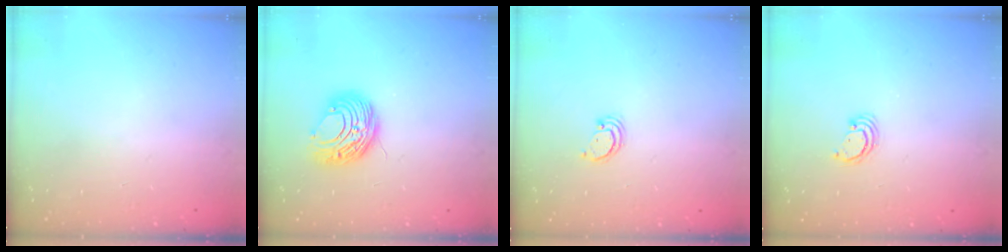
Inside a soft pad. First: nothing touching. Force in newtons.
{"total": 9.0, "press": 9.0, "slide": 0.5}
{"total": 2.4, "press": 2.4, "slide": 0.2}
{"total": 2.6, "press": 2.6, "slide": 0.3}